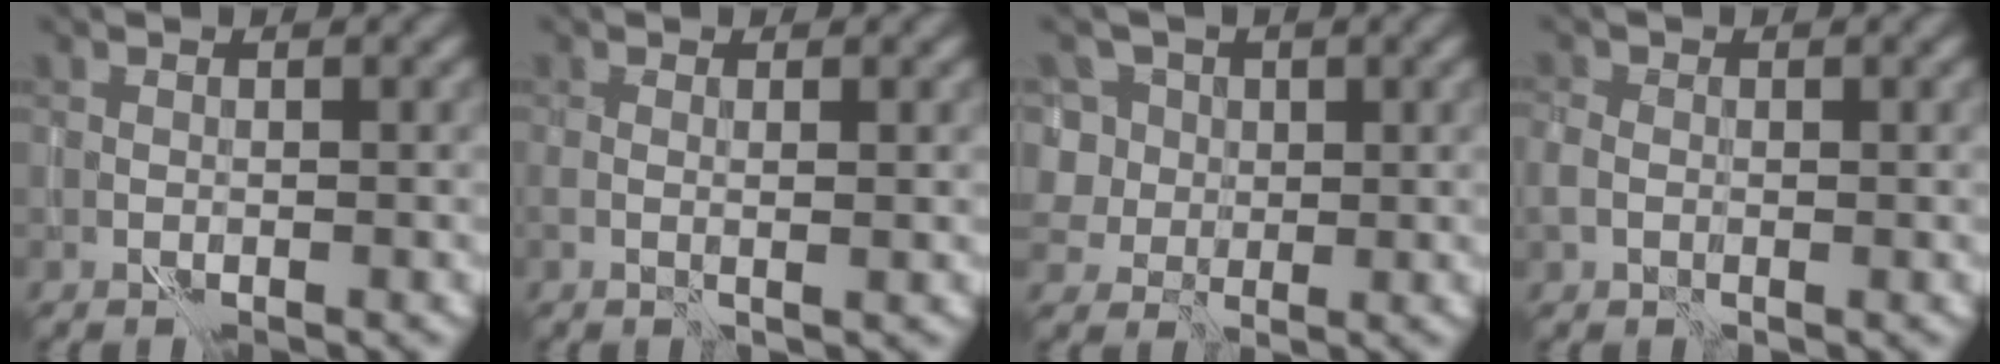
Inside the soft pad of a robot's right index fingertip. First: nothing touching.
{"total": 1.5, "force": [0.1, 0.3, 1.4], "torque": [-0.020, 0.001, 0.000]}
{"total": 7.7, "force": [2.8, 6.4, 3.3], "torque": [-0.070, 0.028, 0.030]}
{"total": 2.4, "force": [-0.4, 1.9, 1.4], "torque": [-0.032, -0.003, -0.010]}